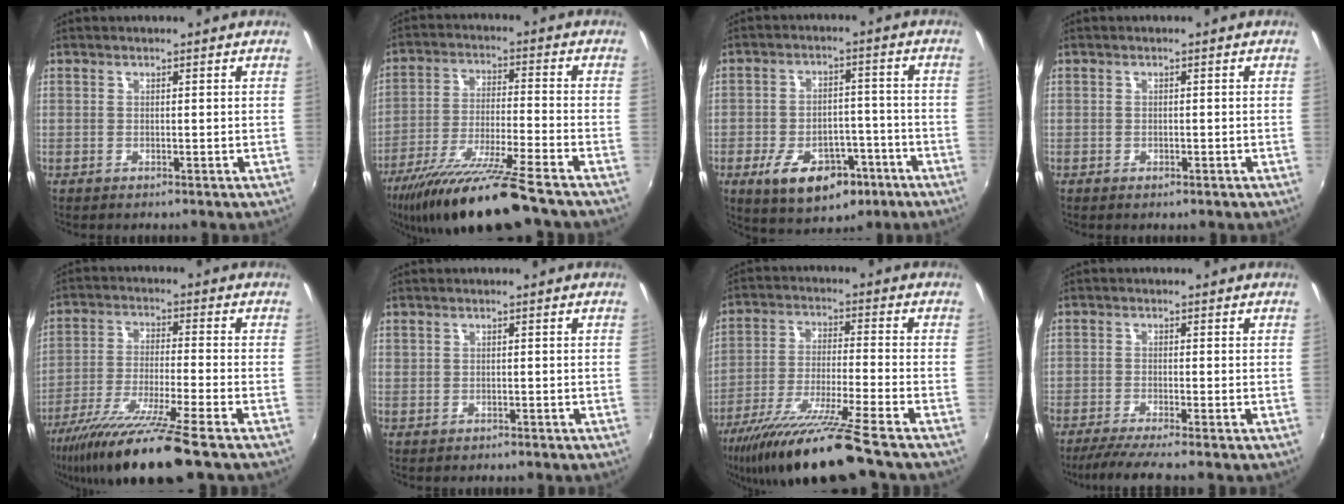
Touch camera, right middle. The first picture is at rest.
{"total": 16.4, "force": [-13.3, -0.1, 9.6], "torque": [-0.194, -0.030, -0.232]}
{"total": 13.6, "force": [-7.3, 7.9, 8.4], "torque": [-0.162, 0.005, -0.095]}
{"total": 1.1, "force": [-0.6, 0.8, 0.4], "torque": [-0.008, -0.003, -0.009]}
{"total": 15.7, "force": [-12.1, -0.6, 9.9], "torque": [-0.203, -0.037, -0.214]}
{"total": 0.8, "force": [-0.1, 0.7, 0.2], "torque": [-0.003, 0.001, 0.001]}
{"total": 15.9, "force": [-12.9, -1.3, 9.1], "torque": [-0.186, -0.030, -0.228]}
{"total": 5.6, "force": [-4.7, -0.9, 2.8], "torque": [-0.072, -0.022, -0.084]}